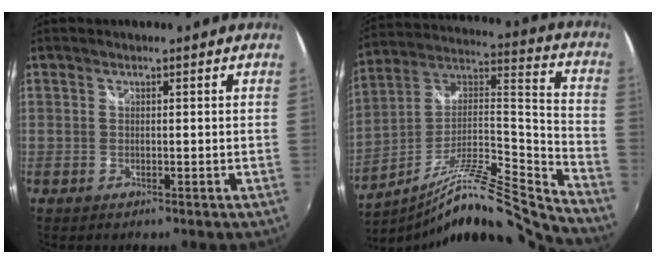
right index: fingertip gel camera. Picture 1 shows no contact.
{"total": 20.6, "force": [-18.2, -0.7, 9.6], "torque": [-0.134, -0.001, -0.309]}